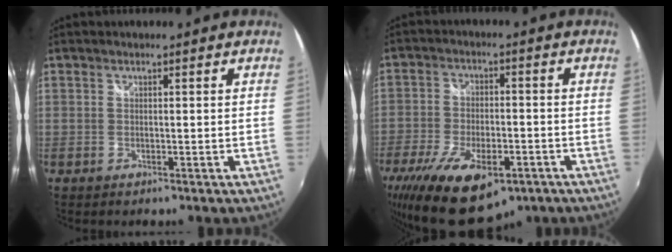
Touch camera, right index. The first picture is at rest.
{"total": 19.2, "force": [-11.4, 8.5, 12.8], "torque": [-0.268, -0.045, -0.178]}